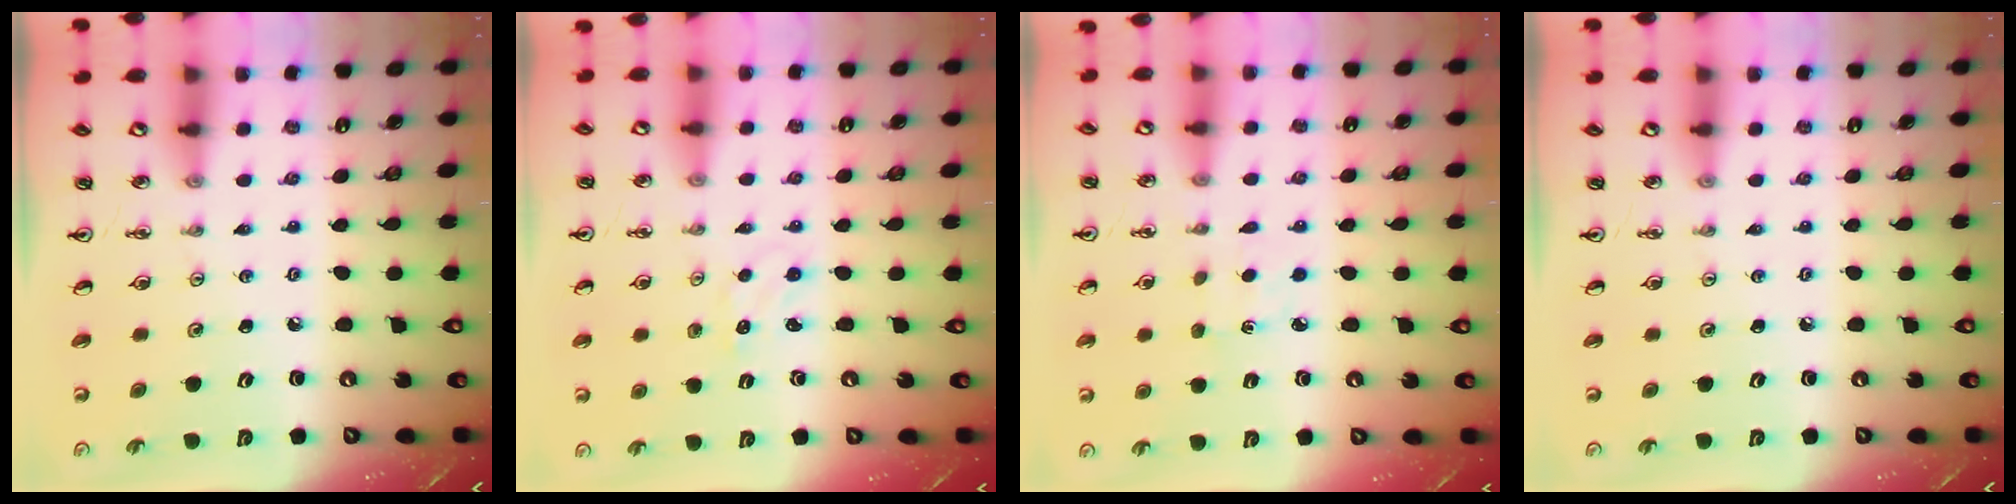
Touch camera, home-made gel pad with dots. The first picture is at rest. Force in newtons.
{"total": 1.5, "press": 1.4, "slide": 0.3}
{"total": 2.4, "press": 2.3, "slide": 0.3}
{"total": 0.0}